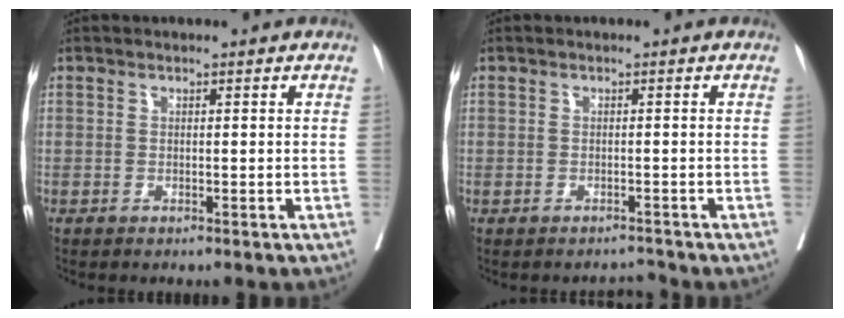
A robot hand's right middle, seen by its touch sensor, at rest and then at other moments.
{"total": 1.1, "force": [-1.1, -0.1, -0.3], "torque": [0.009, -0.006, -0.014]}